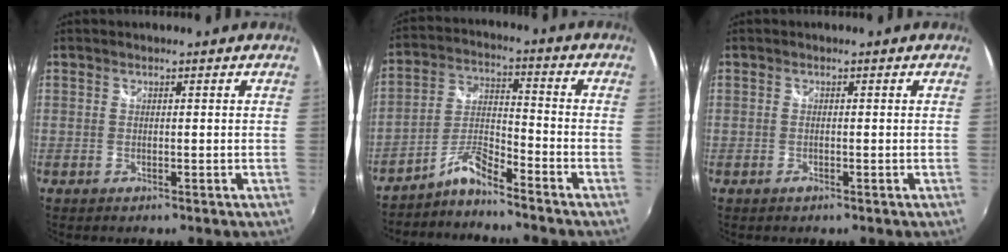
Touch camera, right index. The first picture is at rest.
{"total": 5.8, "force": [-5.3, -0.2, 2.3], "torque": [-0.055, 0.023, -0.110]}
{"total": 0.7, "force": [-0.4, 0.2, 0.5], "torque": [-0.011, -0.001, -0.009]}